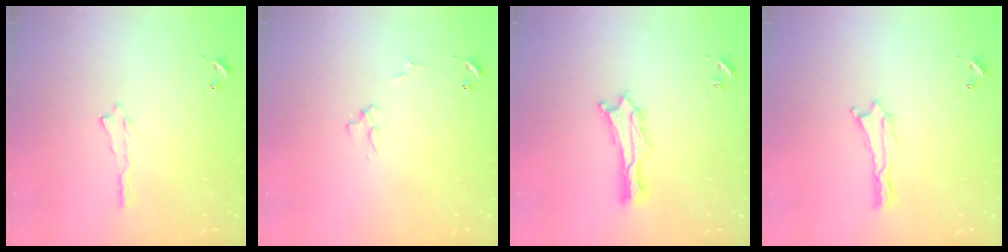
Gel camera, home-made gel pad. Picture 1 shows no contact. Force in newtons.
{"total": 3.1, "press": 3.0, "slide": 0.4}
{"total": 1.5, "press": 1.4, "slide": 0.2}
{"total": 0.0}